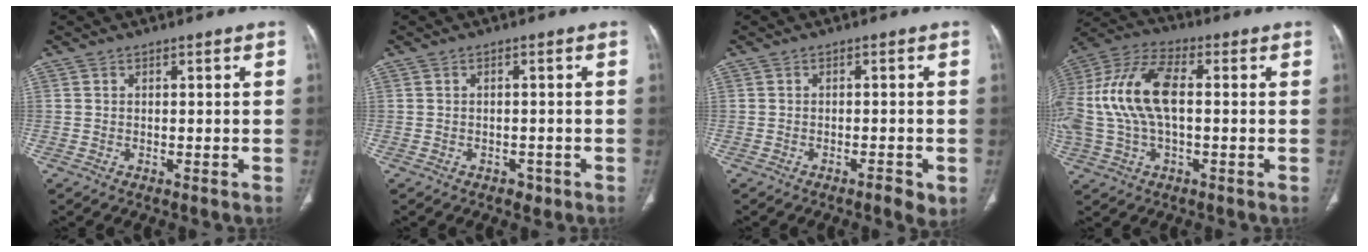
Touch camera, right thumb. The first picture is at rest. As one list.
[{"total": 1.7, "force": [-1.0, 1.2, 0.7], "torque": [-0.005, 0.003, -0.009]}, {"total": 2.9, "force": [-1.3, 0.9, 2.4], "torque": [-0.041, 0.004, -0.016]}, {"total": 17.6, "force": [0.9, 9.0, 15.1], "torque": [-0.338, 0.034, 0.017]}]